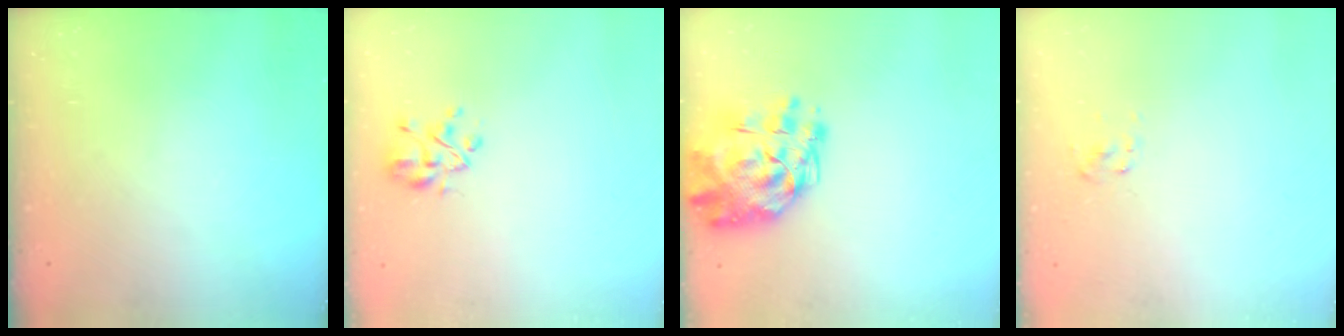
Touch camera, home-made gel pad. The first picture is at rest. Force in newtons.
{"total": 4.6, "press": 4.4, "slide": 1.4}
{"total": 14.0, "press": 13.2, "slide": 4.7}
{"total": 2.6, "press": 2.4, "slide": 0.8}